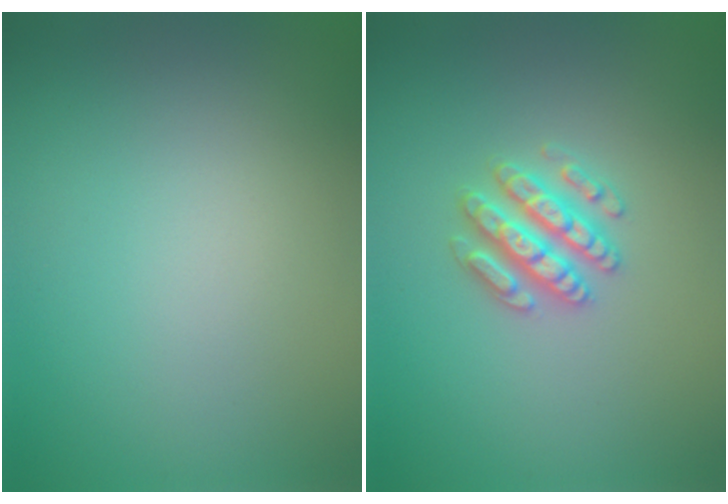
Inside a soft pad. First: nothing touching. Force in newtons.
{"total": 3.2, "press": 3.1, "slide": 0.6}